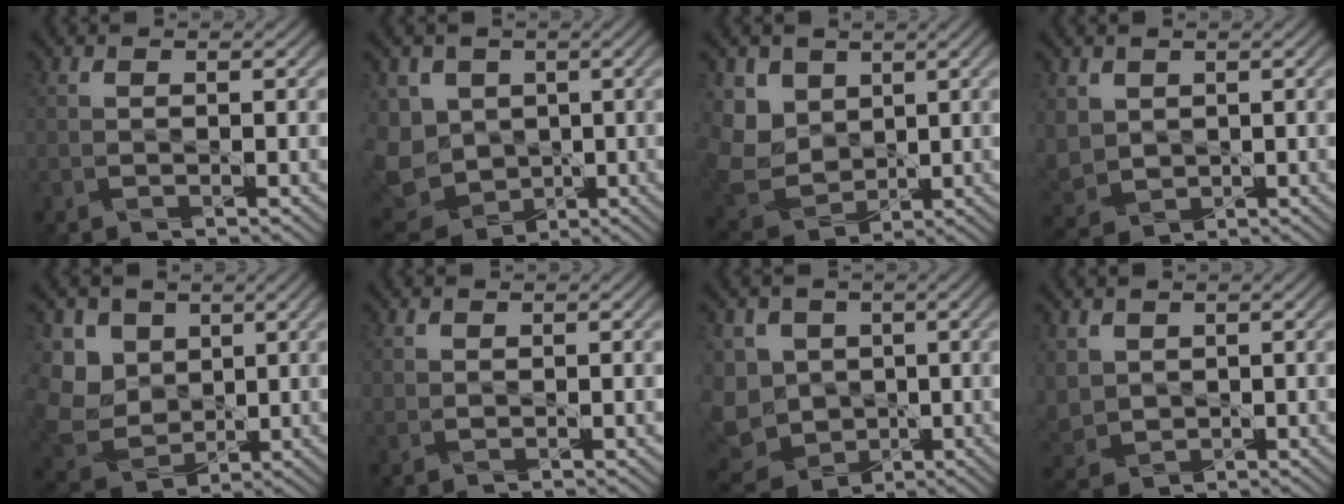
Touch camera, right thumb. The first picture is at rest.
{"total": 9.8, "force": [-0.7, 8.3, 5.0], "torque": [-0.148, -0.029, 0.007]}
{"total": 6.2, "force": [2.4, 5.2, 2.4], "torque": [-0.091, -0.008, 0.049]}
{"total": 4.1, "force": [1.0, 3.4, 2.1], "torque": [-0.072, -0.014, 0.025]}
{"total": 6.8, "force": [2.3, 5.8, 2.8], "torque": [-0.099, -0.007, 0.047]}
{"total": 0.5, "force": [0.3, 0.4, 0.2], "torque": [-0.012, -0.003, 0.009]}
{"total": 8.9, "force": [-1.0, 7.8, 4.1], "torque": [-0.127, -0.022, -0.012]}
{"total": 3.7, "force": [0.9, 3.1, 1.8], "torque": [-0.061, -0.013, 0.025]}